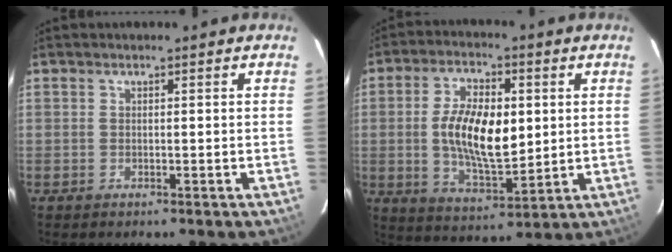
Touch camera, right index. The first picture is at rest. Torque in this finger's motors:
{"motor_torque": [0.85, -0.22, 0.57, 0.20]}